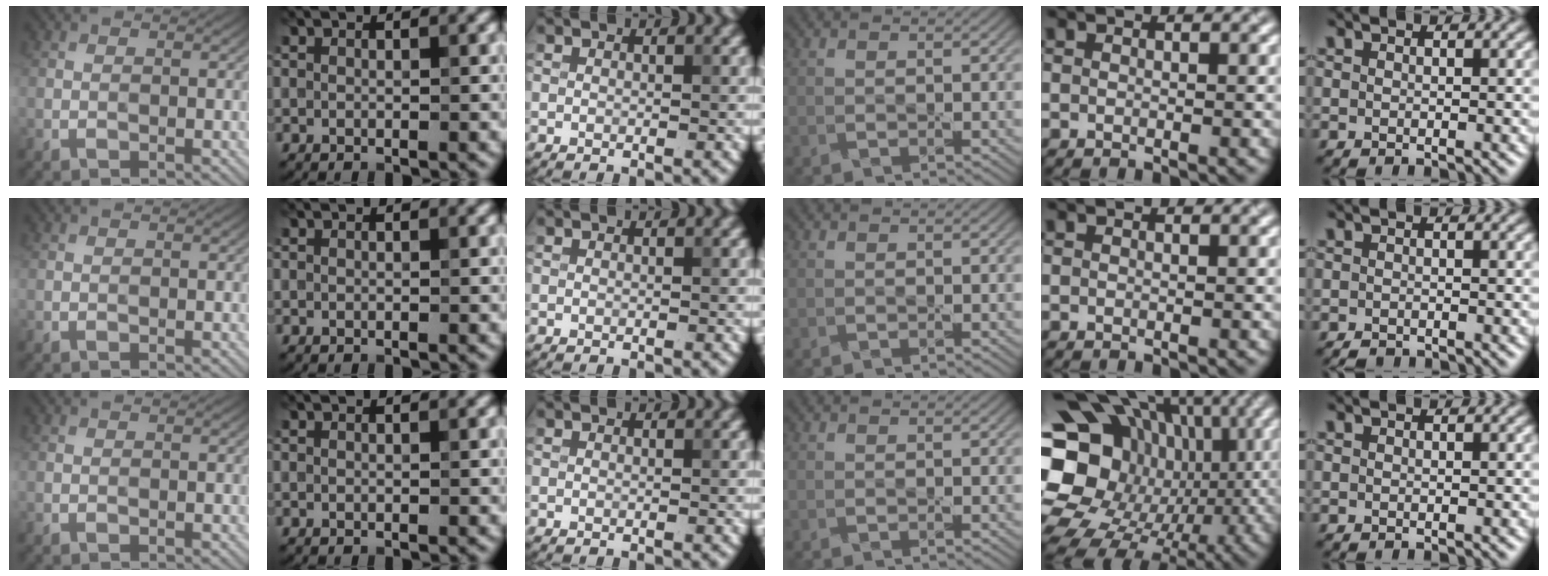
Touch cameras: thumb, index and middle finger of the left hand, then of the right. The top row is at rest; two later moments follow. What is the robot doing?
{"motion": "press", "object": "keyboard"}